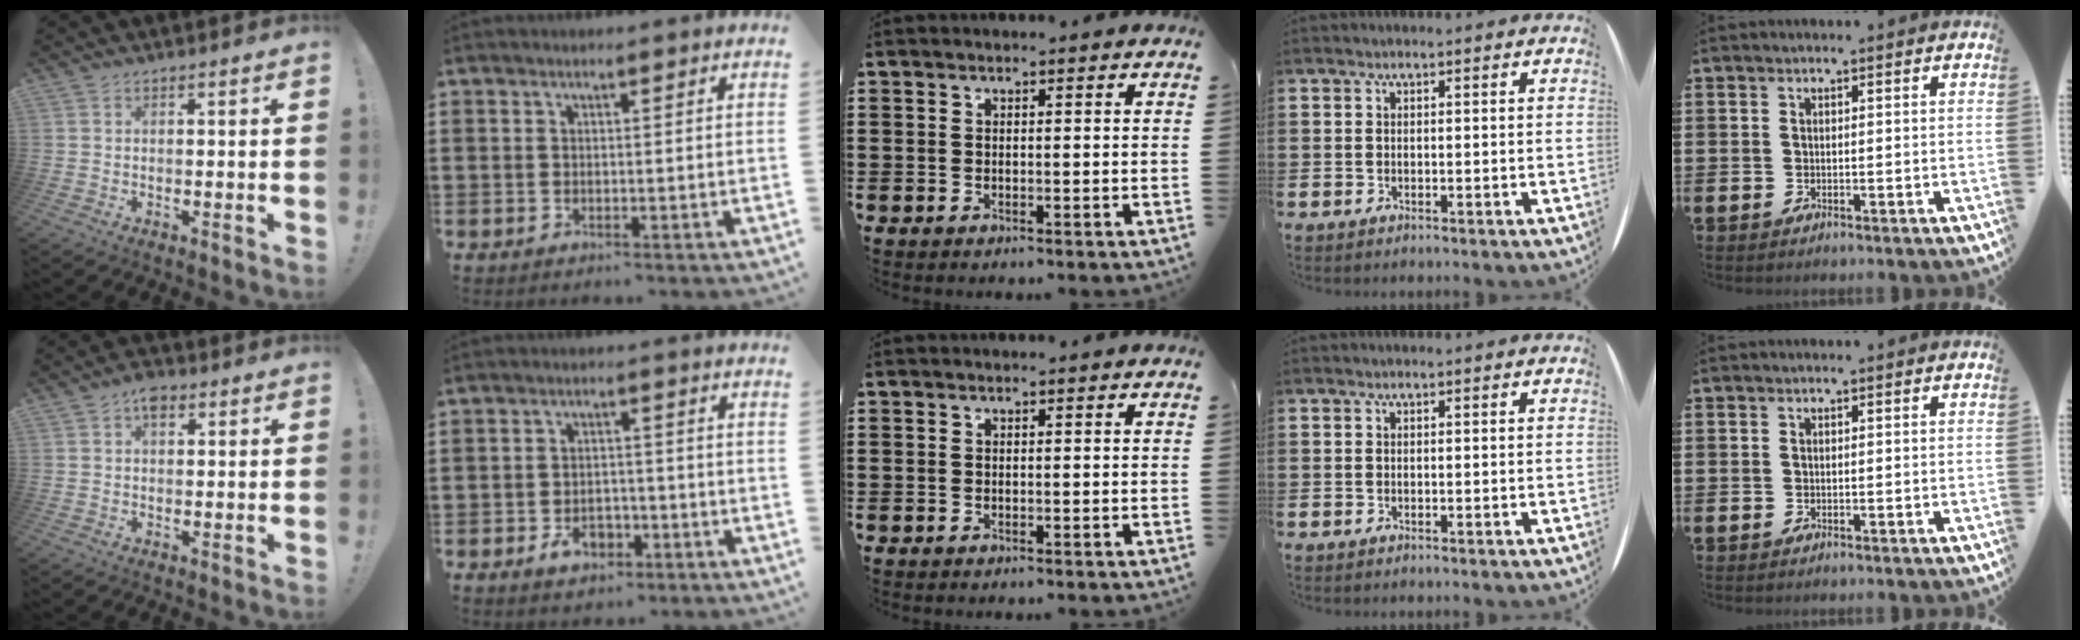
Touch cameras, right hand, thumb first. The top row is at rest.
{"thumb": {"total": 4.2, "force": [2.1, 2.6, 2.6], "torque": [-0.032, -0.006, 0.036]}, "index": {"total": 3.9, "force": [-2.0, 2.5, 2.2], "torque": [-0.038, 0.007, -0.035]}}